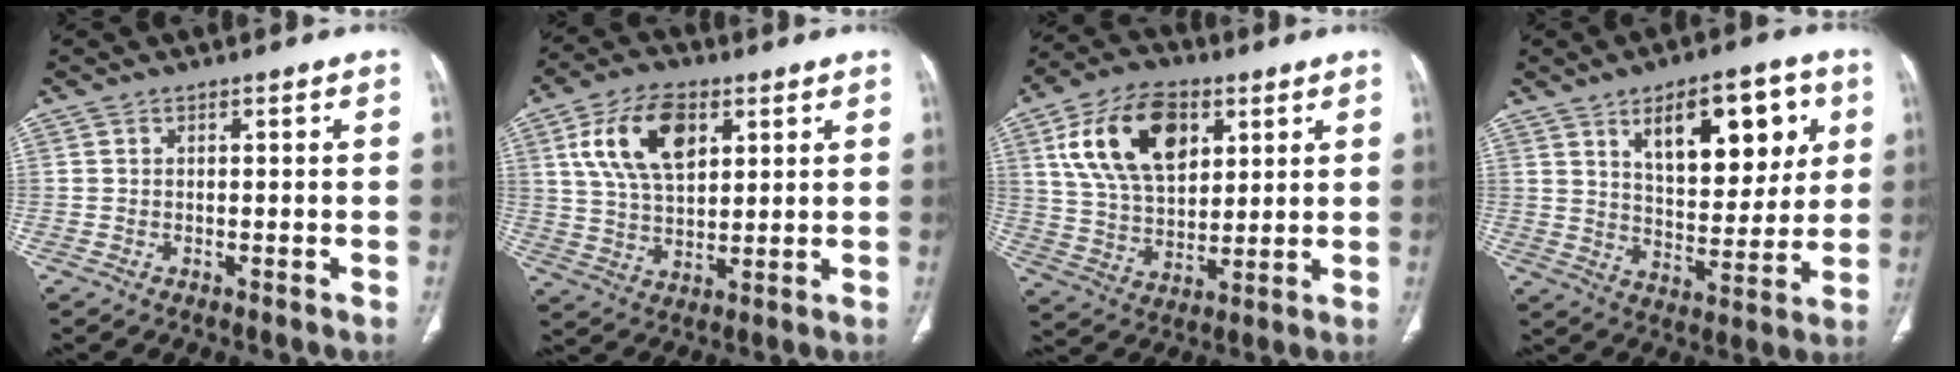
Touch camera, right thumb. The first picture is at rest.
{"total": 13.5, "force": [5.1, 7.7, 9.9], "torque": [-0.170, -0.009, 0.097]}
{"total": 17.9, "force": [6.8, 10.9, 12.4], "torque": [-0.194, -0.014, 0.128]}
{"total": 17.6, "force": [7.2, 8.4, 13.6], "torque": [-0.147, -0.028, 0.115]}